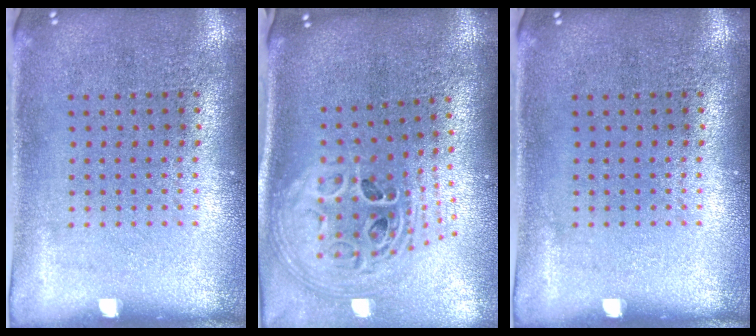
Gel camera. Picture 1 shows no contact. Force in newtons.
{"total": 2.9, "press": 2.1, "slide": 2.1}
{"total": 0.0}